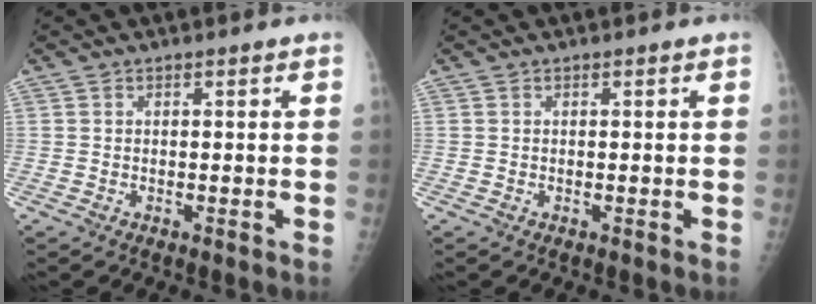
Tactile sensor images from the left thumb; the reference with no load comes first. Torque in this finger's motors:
{"motor_torque": [0.01, 0.01, 0.00, 0.00, 0.00]}